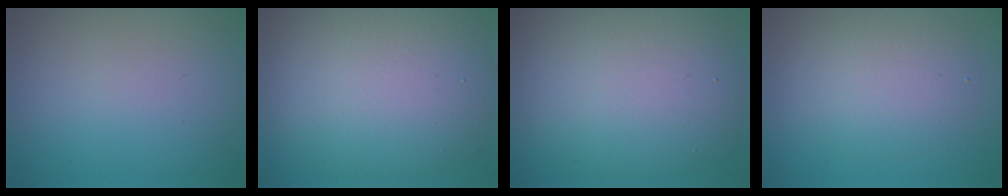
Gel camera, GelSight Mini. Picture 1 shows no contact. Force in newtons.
{"total": 10.7, "press": 10.7, "slide": 0.7}
{"total": 10.5, "press": 10.5, "slide": 0.4}
{"total": 3.8, "press": 3.8, "slide": 0.1}